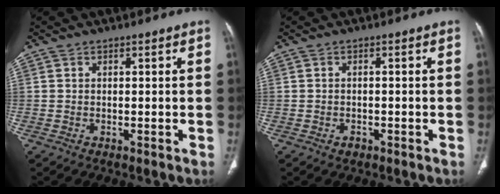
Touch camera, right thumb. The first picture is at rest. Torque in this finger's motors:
{"motor_torque": [-0.26, 0.01, -0.33, 0.15, -0.02]}